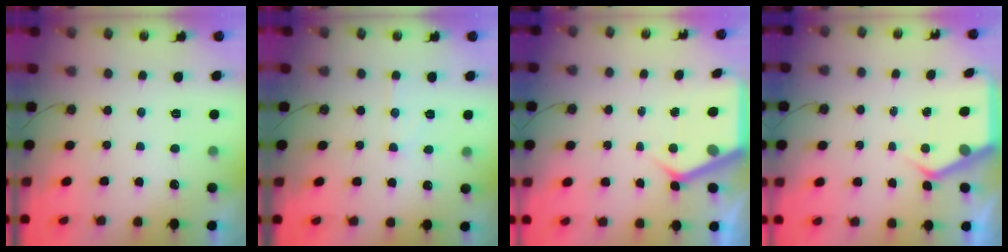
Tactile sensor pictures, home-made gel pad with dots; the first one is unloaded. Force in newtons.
{"total": 5.5, "press": 5.5, "slide": 0.4}
{"total": 6.8, "press": 6.8, "slide": 0.3}
{"total": 4.9, "press": 4.9, "slide": 0.3}